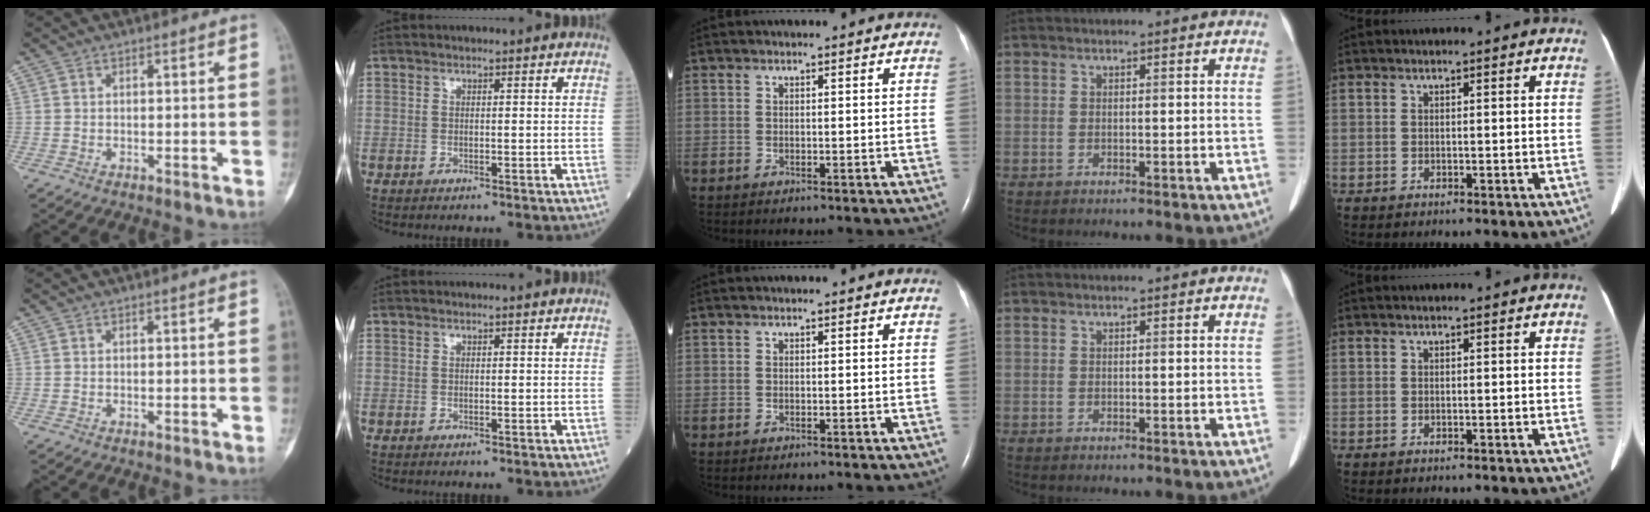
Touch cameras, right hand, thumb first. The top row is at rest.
{}